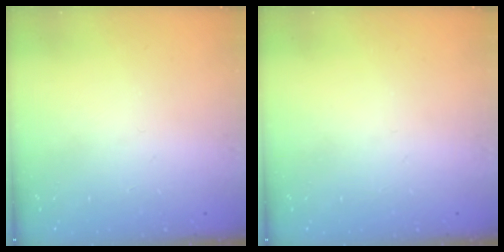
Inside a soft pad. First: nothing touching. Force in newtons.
{"total": 0.0}